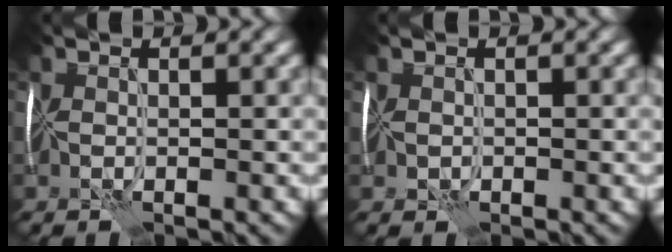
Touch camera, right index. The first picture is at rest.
{"total": 1.2, "force": [-0.4, 0.8, 0.8], "torque": [-0.012, -0.005, -0.003]}